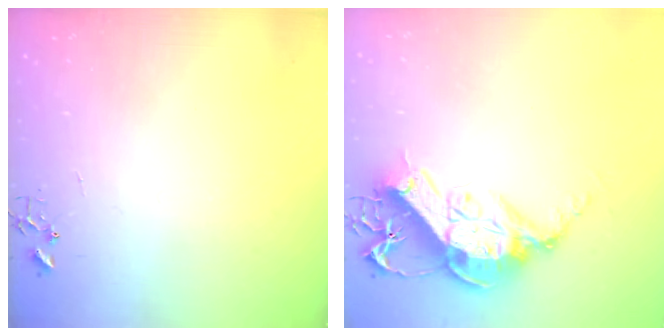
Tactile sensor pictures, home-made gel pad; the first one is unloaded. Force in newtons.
{"total": 16.9, "press": 16.7, "slide": 2.5}